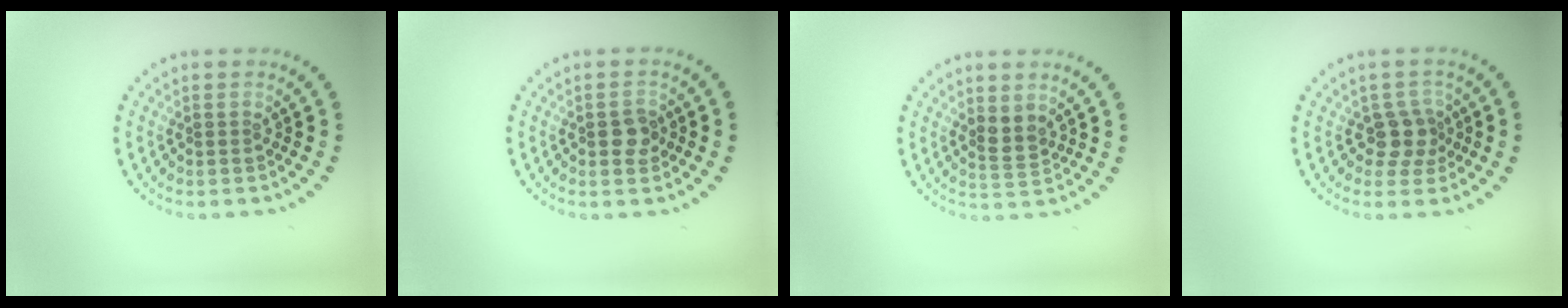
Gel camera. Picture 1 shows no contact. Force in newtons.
{"total": 1.9, "press": 1.9, "slide": 0.2}
{"total": 1.7, "press": 1.5, "slide": 0.9}
{"total": 2.5, "press": 2.1, "slide": 1.3}